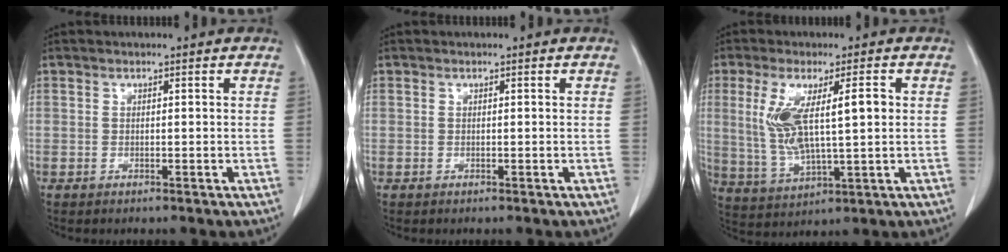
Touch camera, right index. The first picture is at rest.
{"total": 0.0}
{"total": 10.7, "force": [1.8, 2.4, 10.2], "torque": [-0.207, 0.005, 0.043]}